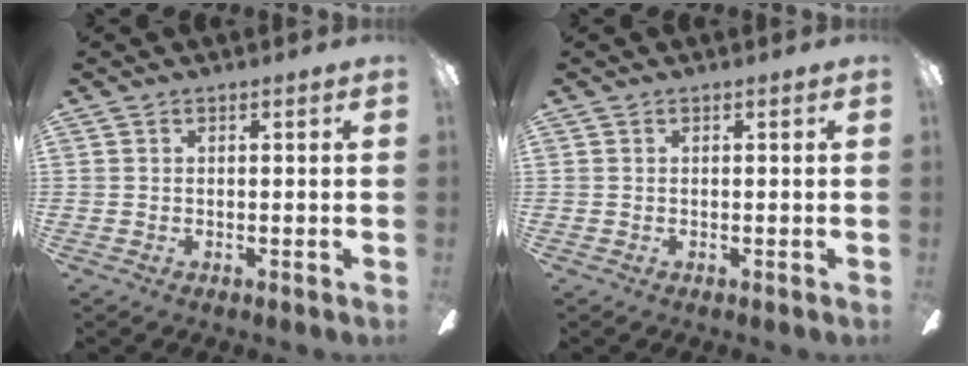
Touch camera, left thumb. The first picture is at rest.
{"total": 0.0}